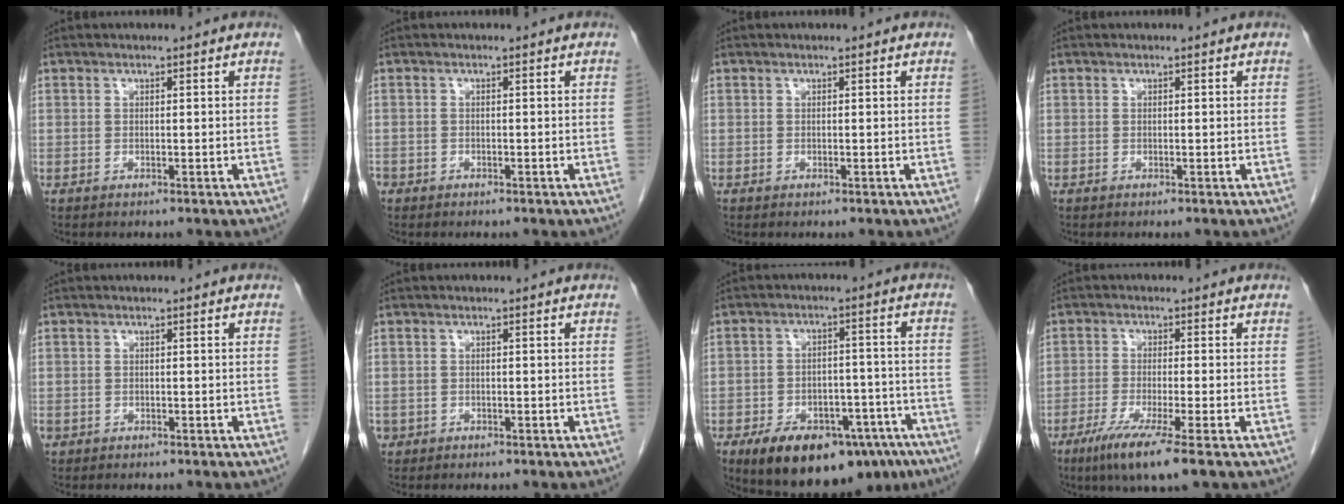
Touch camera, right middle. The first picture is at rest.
{"total": 1.8, "force": [-1.3, 1.2, 0.4], "torque": [-0.011, 0.000, -0.024]}
{"total": 0.0}
{"total": 0.0}
{"total": 0.8, "force": [-0.3, 0.7, 0.2], "torque": [-0.005, 0.003, -0.002]}
{"total": 1.2, "force": [-0.5, 1.0, 0.2], "torque": [-0.004, 0.004, -0.005]}
{"total": 18.5, "force": [-12.4, 8.8, 10.5], "torque": [-0.138, 0.016, -0.172]}
{"total": 7.8, "force": [-4.7, -0.4, 6.3], "torque": [-0.114, -0.026, -0.082]}